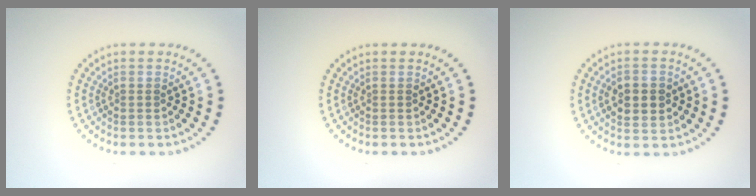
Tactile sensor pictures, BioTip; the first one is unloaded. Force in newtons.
{"total": 0.0}
{"total": 3.0, "press": 3.0, "slide": 0.2}